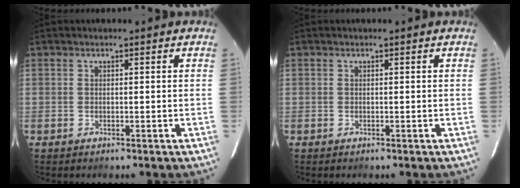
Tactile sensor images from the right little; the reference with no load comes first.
{"total": 0.0}